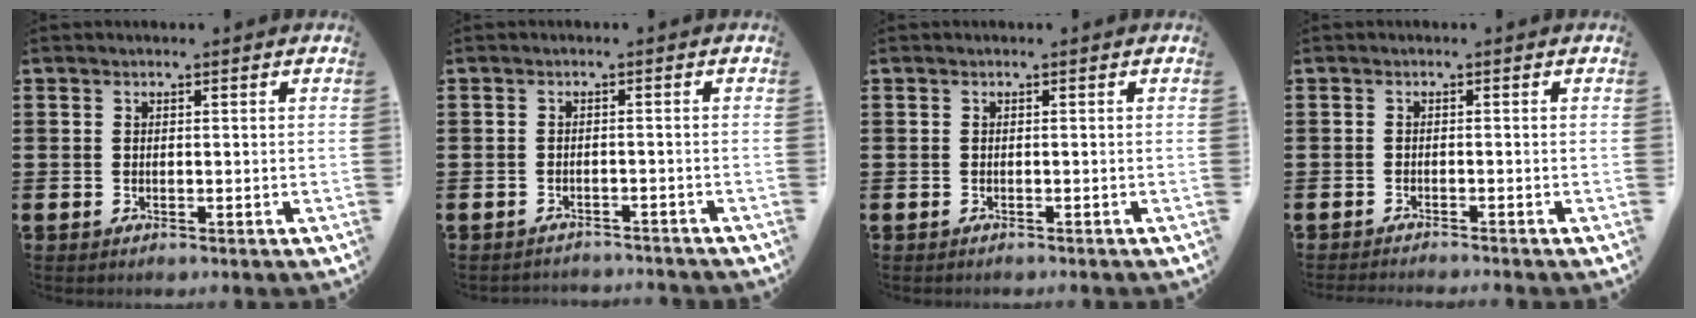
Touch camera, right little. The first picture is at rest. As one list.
[{"total": 1.2, "force": [-1.2, 0.0, -0.1], "torque": [-0.003, 0.003, -0.026]}, {"total": 0.0}, {"total": 0.9, "force": [-0.8, -0.2, 0.1], "torque": [-0.002, -0.001, -0.017]}]